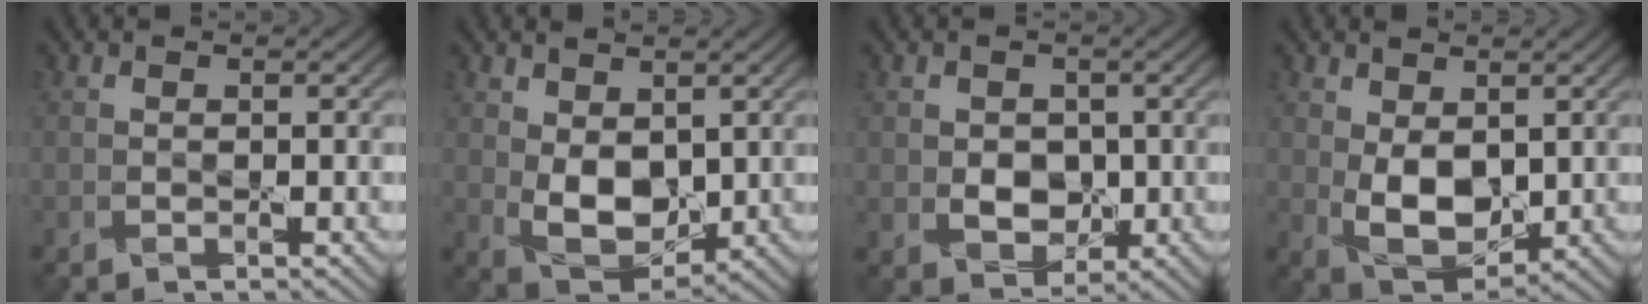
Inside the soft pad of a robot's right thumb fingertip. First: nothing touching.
{"total": 6.4, "force": [1.2, 4.1, 4.8], "torque": [-0.104, -0.013, 0.026]}
{"total": 3.9, "force": [0.0, 3.2, 2.3], "torque": [-0.052, -0.010, 0.004]}
{"total": 6.5, "force": [0.6, 4.0, 5.1], "torque": [-0.112, -0.011, 0.018]}